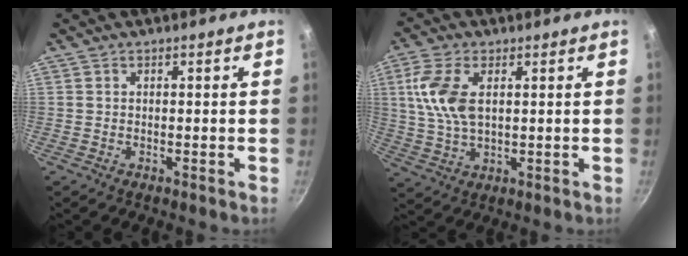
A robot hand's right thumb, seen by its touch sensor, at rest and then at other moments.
{"total": 9.8, "force": [2.4, 5.3, 7.9], "torque": [-0.160, -0.002, 0.048]}